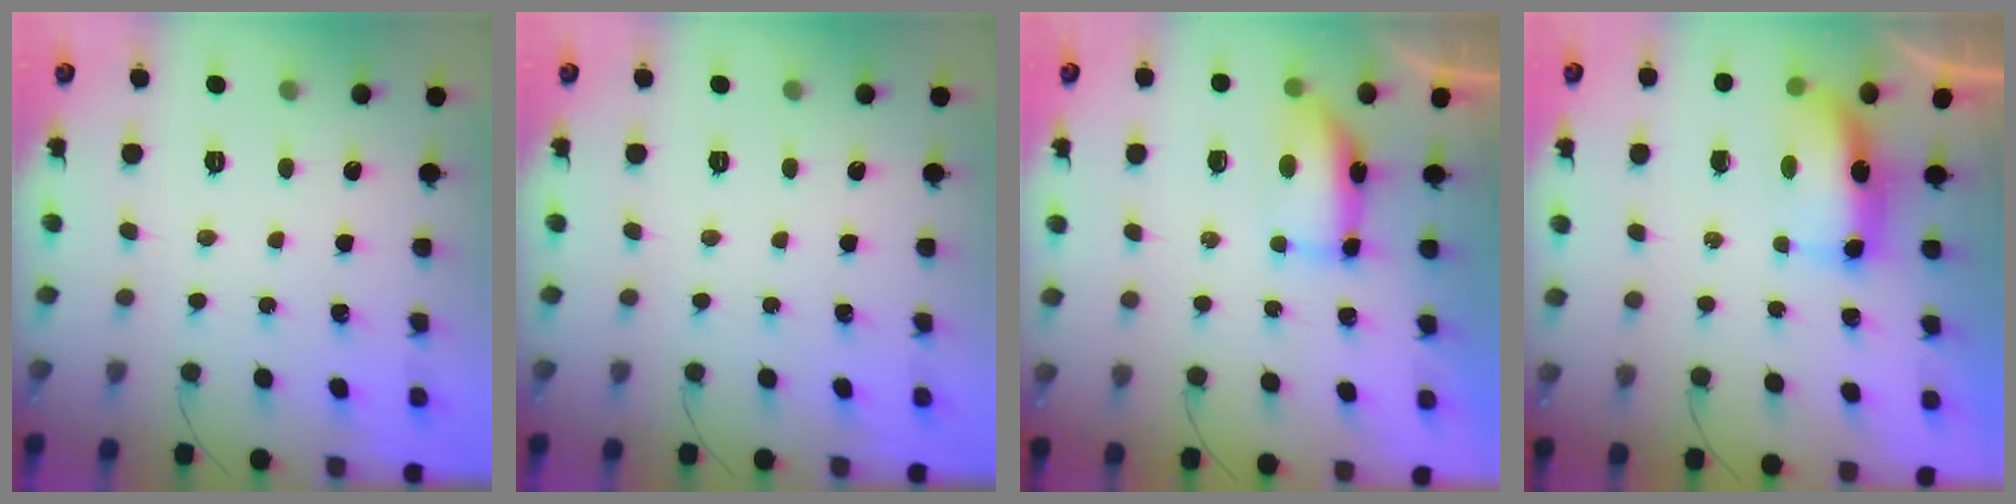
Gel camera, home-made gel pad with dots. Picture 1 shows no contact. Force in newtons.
{"total": 0.0}
{"total": 12.5, "press": 9.3, "slide": 8.3}
{"total": 7.0, "press": 6.7, "slide": 1.9}